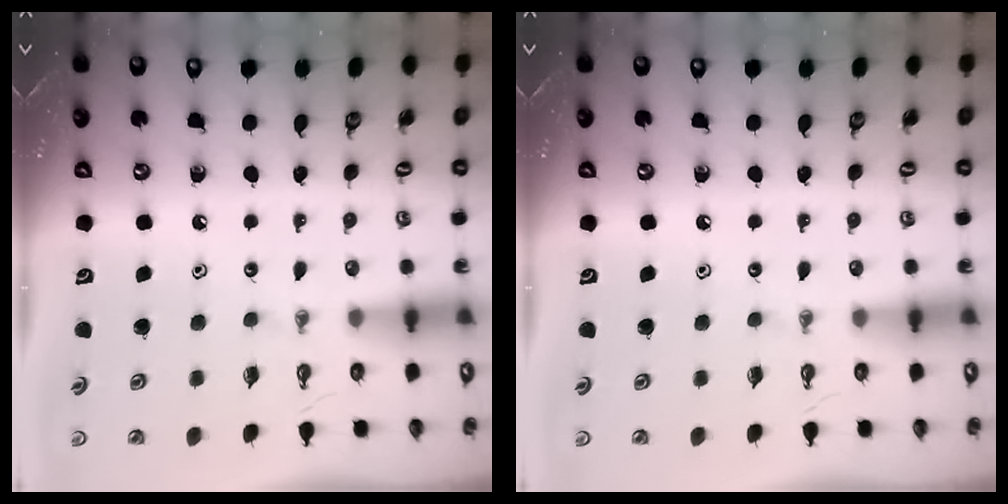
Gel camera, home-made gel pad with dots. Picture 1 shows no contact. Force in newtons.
{"total": 0.0}